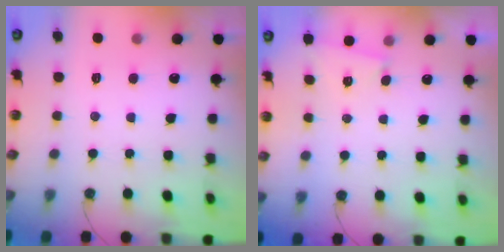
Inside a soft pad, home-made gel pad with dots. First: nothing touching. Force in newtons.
{"total": 1.5, "press": 1.4, "slide": 0.5}